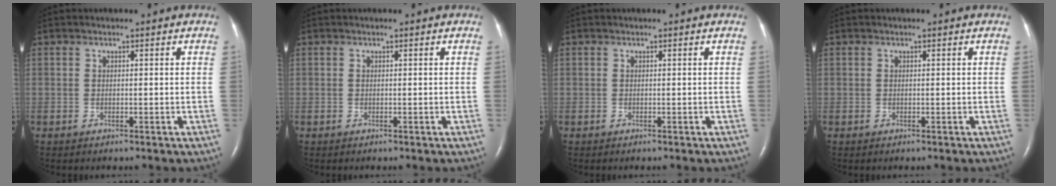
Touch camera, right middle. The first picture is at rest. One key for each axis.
{"total": 0.0}
{"total": 0.0}
{"total": 0.0}